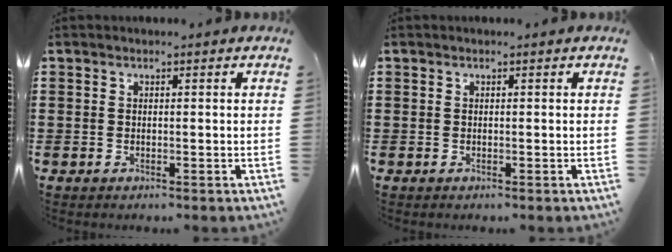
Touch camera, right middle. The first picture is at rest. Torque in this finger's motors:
{"motor_torque": [-0.10, 0.03, -0.02, -0.01]}